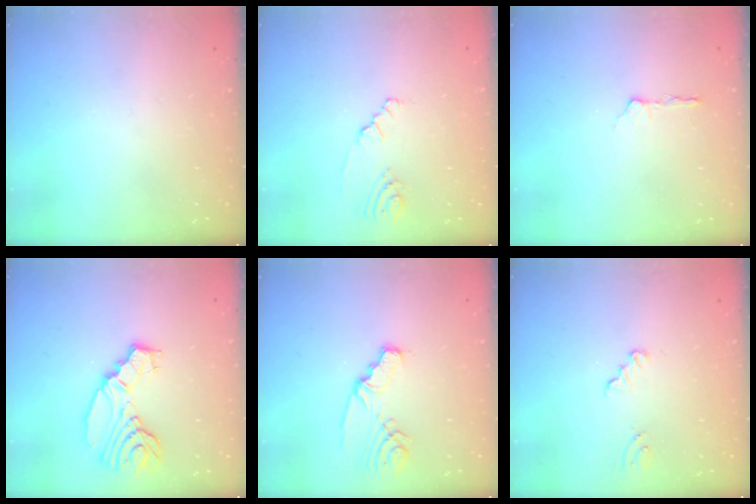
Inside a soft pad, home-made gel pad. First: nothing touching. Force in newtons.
{"total": 2.8, "press": 2.8, "slide": 0.5}
{"total": 3.0, "press": 2.5, "slide": 1.6}
{"total": 10.8, "press": 10.7, "slide": 1.0}
{"total": 5.2, "press": 5.2, "slide": 0.3}
{"total": 2.1, "press": 2.1, "slide": 0.2}